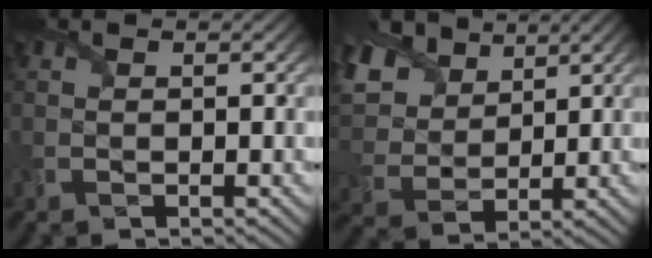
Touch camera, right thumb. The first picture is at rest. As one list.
[{"total": 10.1, "force": [5.4, 6.5, 5.6], "torque": [-0.167, 0.020, 0.097]}]